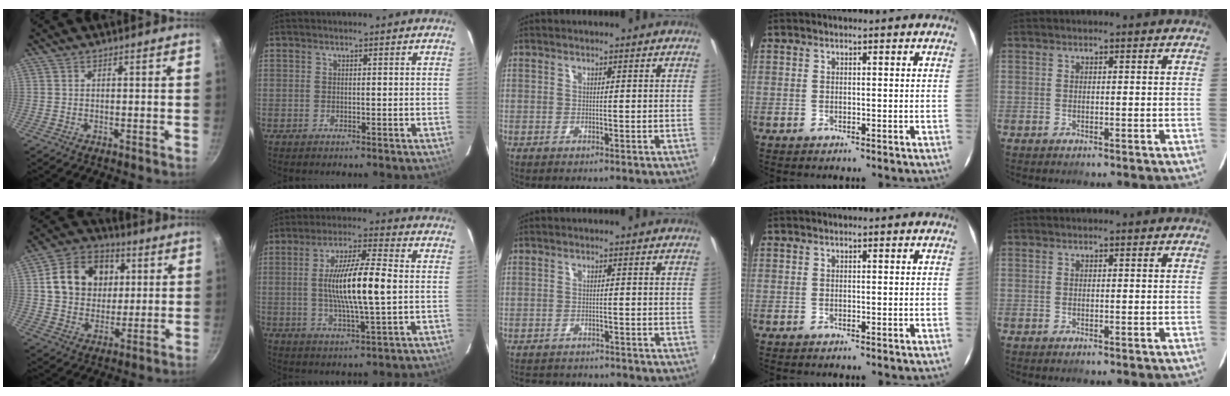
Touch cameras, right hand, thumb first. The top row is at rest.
{"thumb": {"total": 15.4, "force": [3.6, 12.4, 8.3], "torque": [-0.116, 0.009, 0.056]}, "index": {"total": 13.2, "force": [0.0, 1.9, 13.0], "torque": [-0.237, -0.001, -0.001]}, "middle": {"total": 8.0, "force": [-7.3, 2.4, 2.2], "torque": [-0.058, -0.008, -0.107]}}